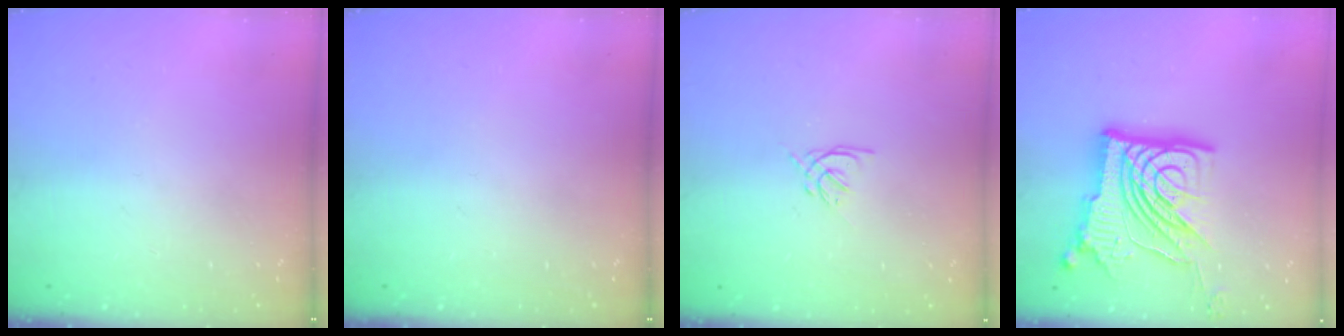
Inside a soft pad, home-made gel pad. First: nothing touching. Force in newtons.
{"total": 0.0}
{"total": 1.3, "press": 1.1, "slide": 0.6}
{"total": 22.5, "press": 22.4, "slide": 2.7}